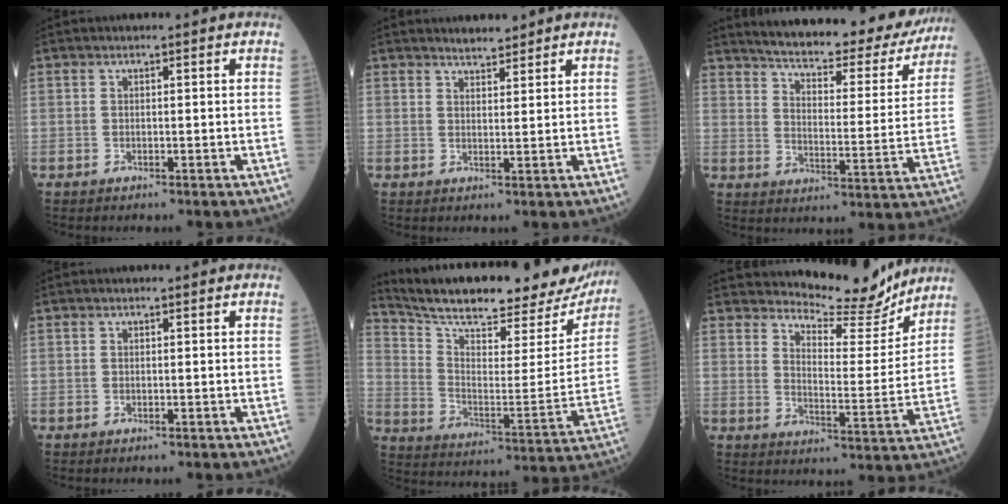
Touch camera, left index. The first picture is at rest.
{"total": 2.4, "force": [2.3, 0.5, 0.4], "torque": [-0.013, 0.002, 0.040]}
{"total": 24.5, "force": [21.9, 5.5, 9.5], "torque": [-0.132, -0.037, 0.271]}
{"total": 0.0}
{"total": 27.1, "force": [24.6, 6.0, 9.9], "torque": [-0.165, -0.057, 0.331]}
{"total": 11.0, "force": [10.7, 1.8, 2.0], "torque": [-0.032, -0.029, 0.151]}